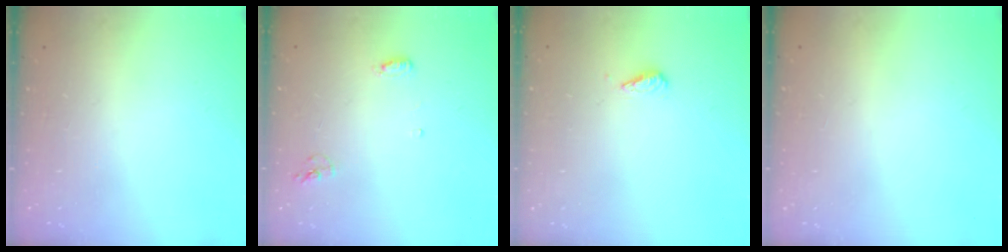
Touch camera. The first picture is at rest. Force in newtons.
{"total": 5.4, "press": 5.3, "slide": 1.1}
{"total": 2.7, "press": 2.7, "slide": 0.6}
{"total": 1.1, "press": 0.8, "slide": 0.7}